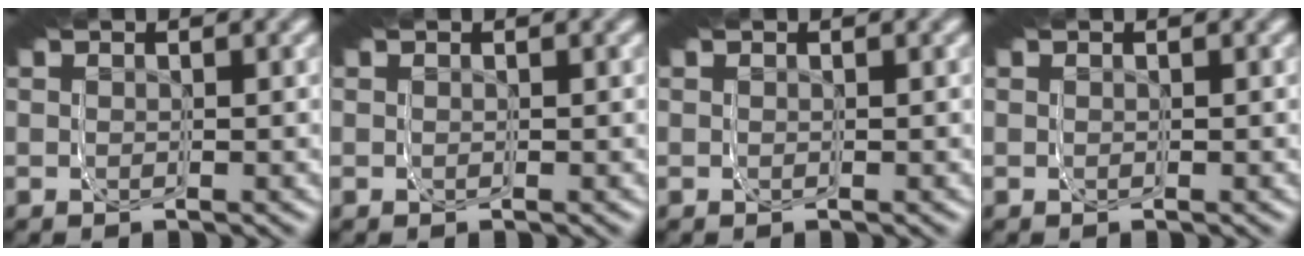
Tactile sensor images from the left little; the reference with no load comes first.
{"total": 0.0}
{"total": 0.0}
{"total": 0.0}